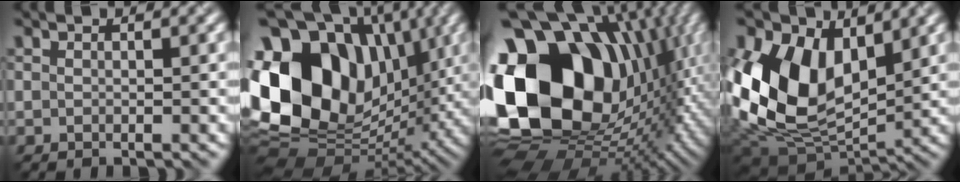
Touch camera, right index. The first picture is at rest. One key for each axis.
{"total": 18.0, "fx": 3.2, "fy": 13.7, "fz": 11.2, "tx": -0.240, "ty": 0.019, "tz": 0.054}
{"total": 22.5, "fx": 2.6, "fy": 16.9, "fz": 14.6, "tx": -0.308, "ty": -0.042, "tz": 0.083}
{"total": 12.9, "fx": 3.7, "fy": 8.4, "fz": 9.0, "tx": -0.195, "ty": 0.000, "tz": 0.068}